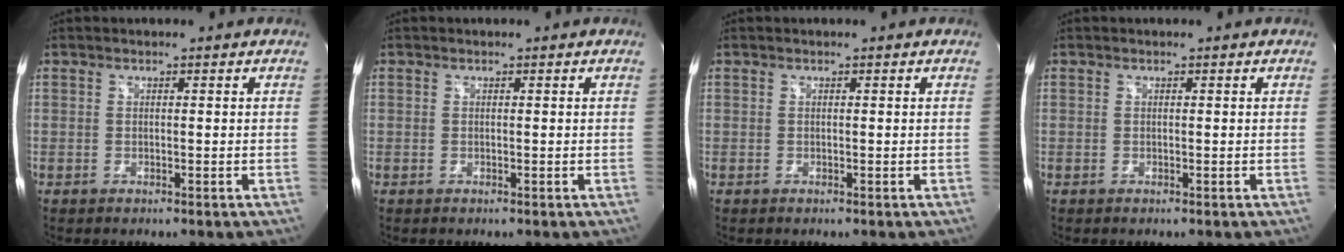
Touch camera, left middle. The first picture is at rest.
{"total": 0.0}
{"total": 0.0}
{"total": 0.0}